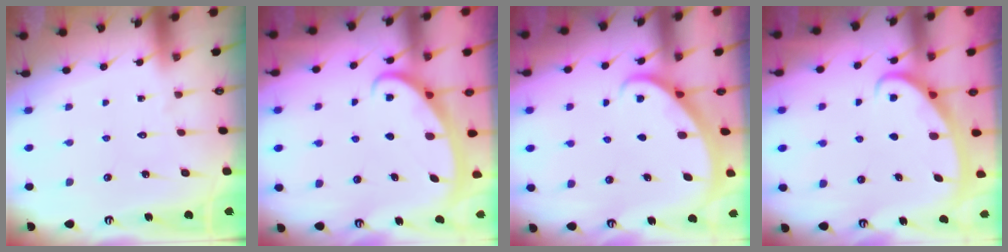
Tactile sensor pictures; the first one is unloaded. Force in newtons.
{"total": 2.6, "press": 2.6, "slide": 0.4}
{"total": 2.0, "press": 2.0, "slide": 0.2}
{"total": 2.8, "press": 2.8, "slide": 0.4}